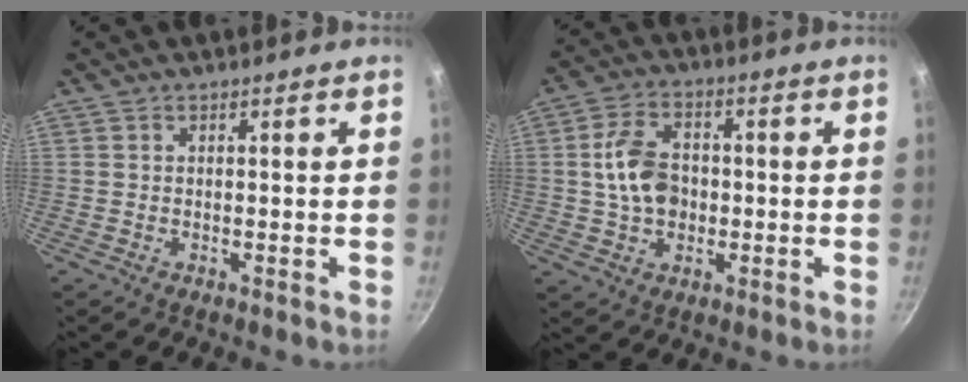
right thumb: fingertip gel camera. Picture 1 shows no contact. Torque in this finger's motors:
{"motor_torque": [-0.08, 0.10, 0.26, -0.11, 0.07]}